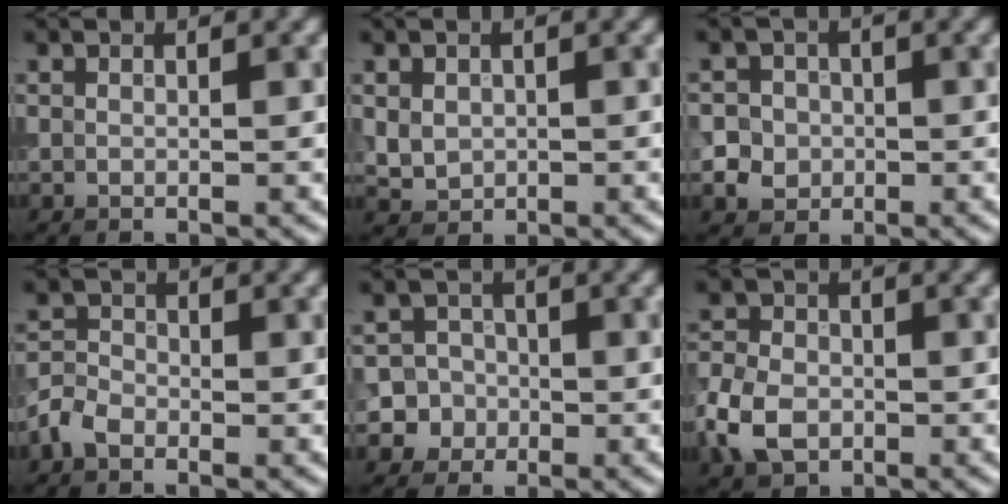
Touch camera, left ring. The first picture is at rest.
{"total": 2.2, "force": [0.2, 1.9, 1.0], "torque": [-0.020, -0.003, 0.008]}
{"total": 5.1, "force": [-0.3, 4.9, 1.4], "torque": [-0.010, 0.018, -0.023]}
{"total": 2.3, "force": [-1.4, 1.5, 1.1], "torque": [-0.020, 0.005, -0.036]}
{"total": 5.6, "force": [-1.7, 5.3, 0.7], "torque": [0.011, 0.013, -0.052]}
{"total": 5.5, "force": [-2.0, 4.0, 3.2], "torque": [-0.073, -0.003, -0.050]}